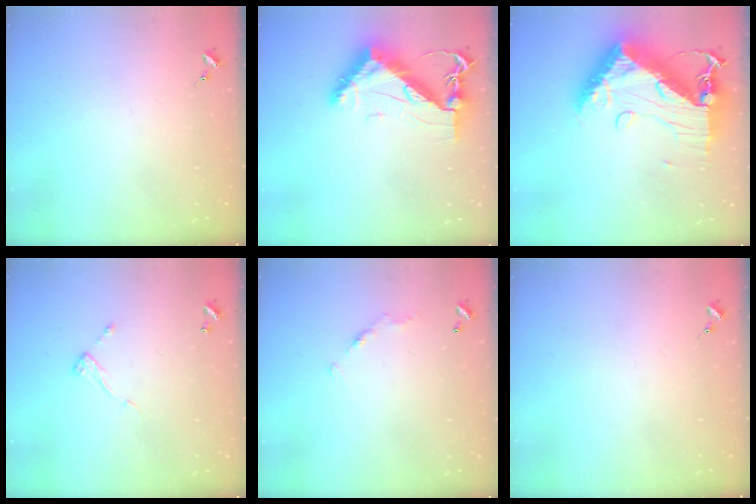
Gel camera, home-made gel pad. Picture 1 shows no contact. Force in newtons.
{"total": 11.3, "press": 11.3, "slide": 1.1}
{"total": 20.9, "press": 20.8, "slide": 1.9}
{"total": 6.2, "press": 6.2, "slide": 0.4}
{"total": 7.1, "press": 7.1, "slide": 0.6}
{"total": 0.0}